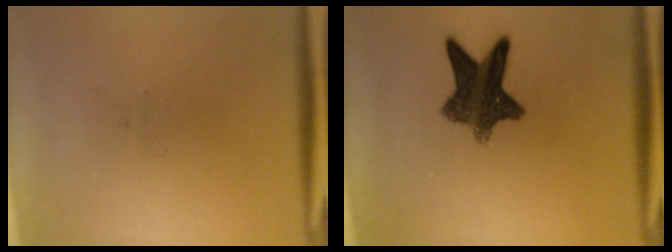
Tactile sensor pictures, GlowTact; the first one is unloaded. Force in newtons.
{"total": 10.2}